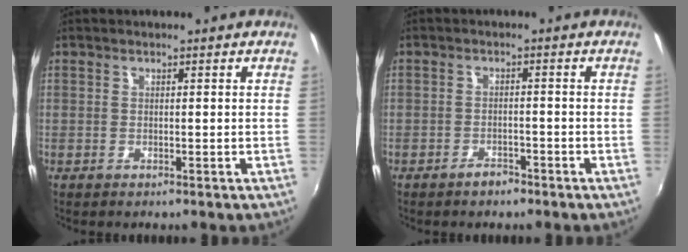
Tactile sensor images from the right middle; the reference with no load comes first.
{"total": 2.4, "force": [-2.0, 1.0, 0.8], "torque": [-0.021, 0.003, -0.030]}